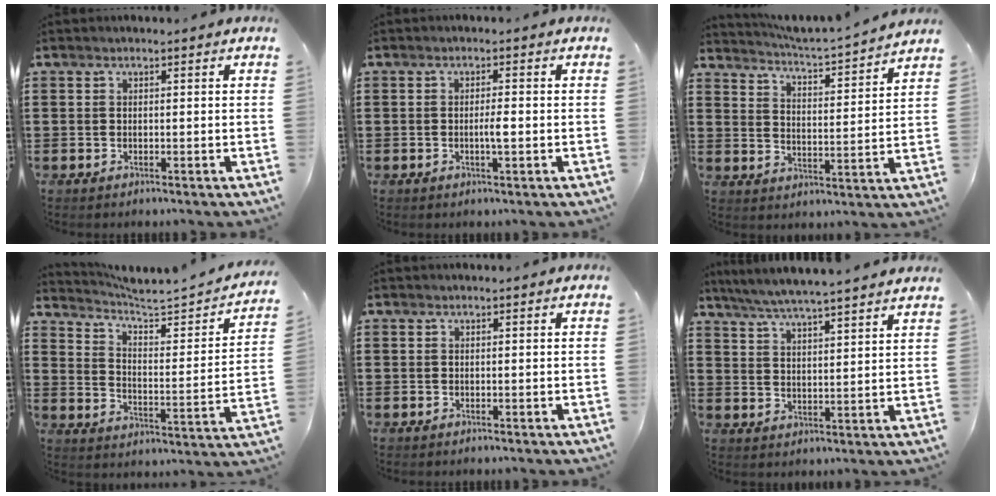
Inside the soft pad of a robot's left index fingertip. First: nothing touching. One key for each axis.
{"total": 2.3, "fx": -0.5, "fy": 0.3, "fz": 2.2, "tx": -0.041, "ty": 0.000, "tz": -0.010}
{"total": 3.4, "fx": 3.3, "fy": -0.7, "fz": 0.5, "tx": -0.030, "ty": -0.038, "tz": 0.048}
{"total": 3.4, "fx": 3.0, "fy": 0.1, "fz": 1.6, "tx": -0.052, "ty": -0.031, "tz": 0.039}
{"total": 0.0}
{"total": 5.3, "fx": 5.0, "fy": -0.6, "fz": 1.8, "tx": -0.053, "ty": -0.028, "tz": 0.086}